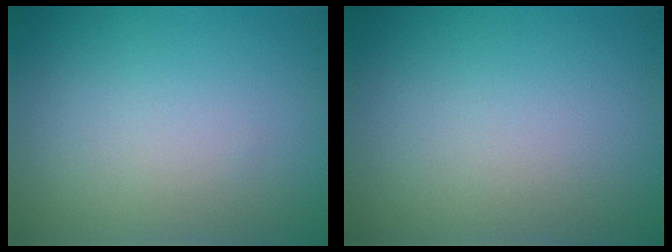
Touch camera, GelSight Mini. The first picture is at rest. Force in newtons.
{"total": 0.0}